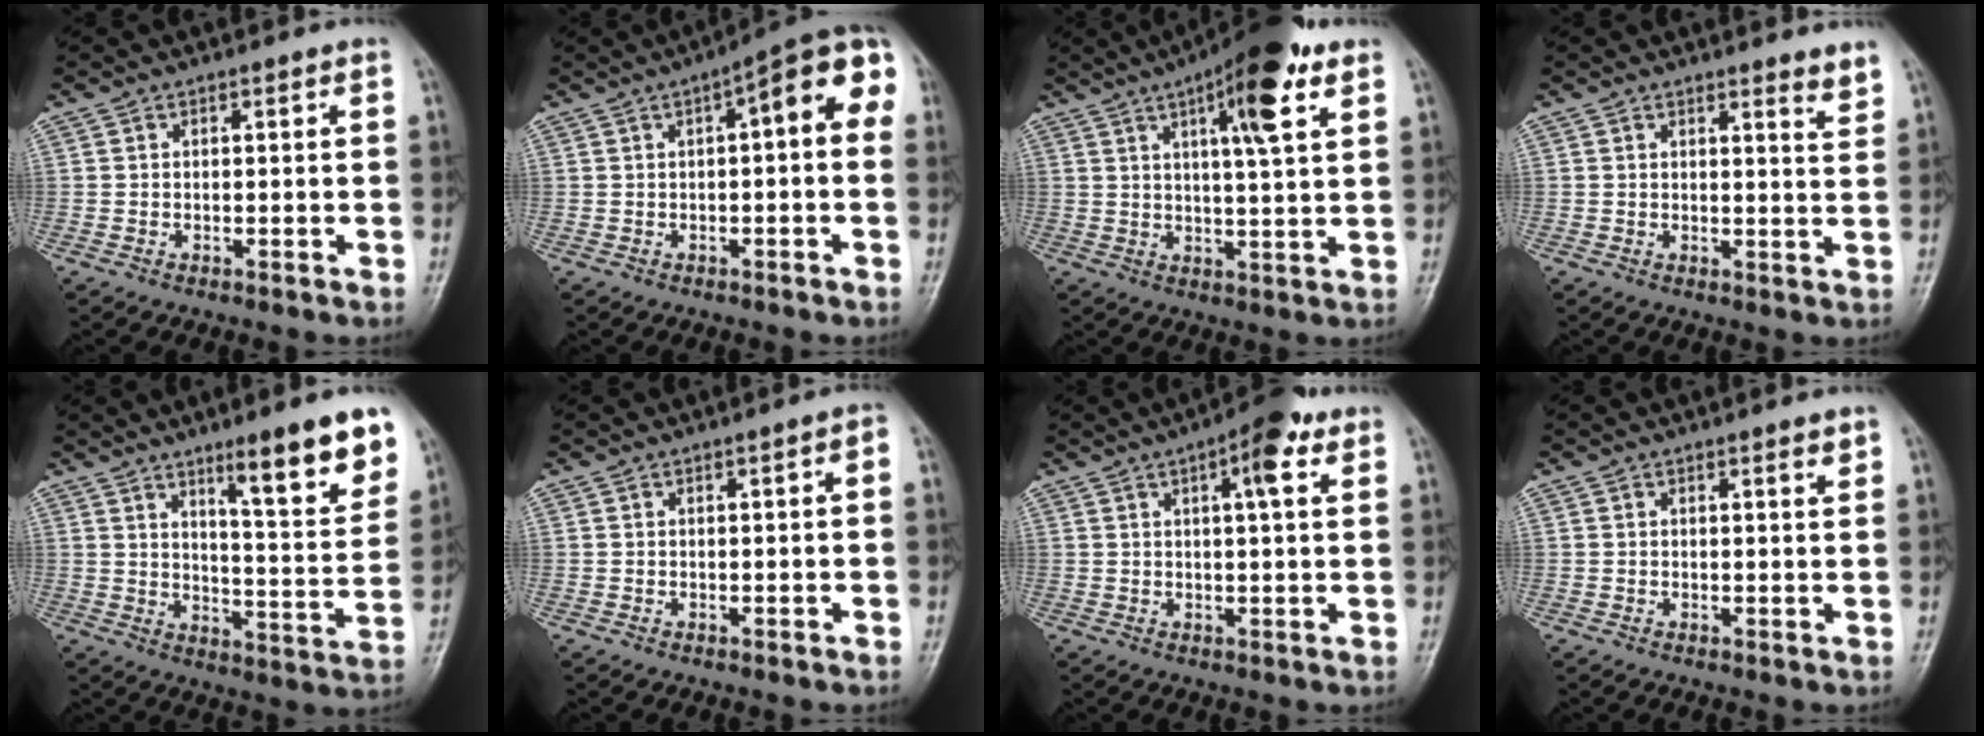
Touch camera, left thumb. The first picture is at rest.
{"total": 10.3, "force": [2.1, 3.4, 9.5], "torque": [-0.112, 0.036, 0.016]}
{"total": 13.3, "force": [6.6, 3.0, 11.2], "torque": [-0.152, -0.014, 0.094]}
{"total": 3.0, "force": [2.7, 0.3, 1.3], "torque": [-0.013, -0.028, 0.027]}
{"total": 14.4, "force": [8.9, 2.2, 11.1], "torque": [-0.135, -0.057, 0.135]}
{"total": 1.3, "force": [0.2, 0.2, 1.3], "torque": [-0.017, 0.003, 0.001]}
{"total": 7.0, "force": [3.2, 2.0, 5.9], "torque": [-0.074, 0.001, 0.040]}
{"total": 1.4, "force": [1.0, 0.1, 1.0], "torque": [-0.011, -0.006, 0.013]}